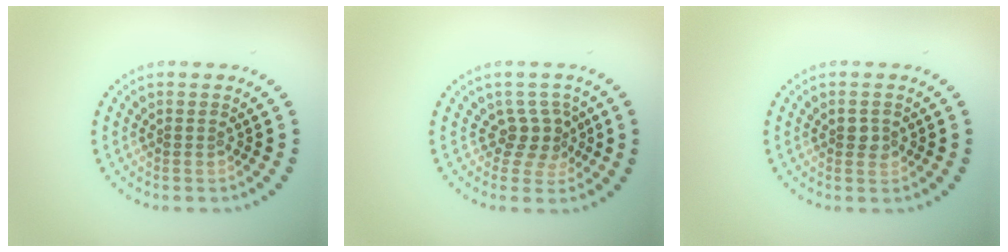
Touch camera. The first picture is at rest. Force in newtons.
{"total": 2.7, "press": 1.9, "slide": 1.9}
{"total": 1.3, "press": 1.3, "slide": 0.2}